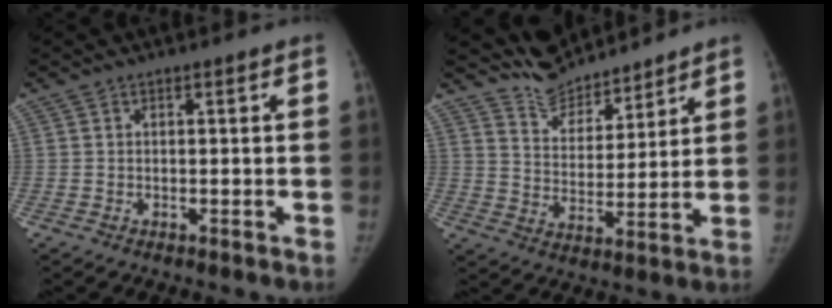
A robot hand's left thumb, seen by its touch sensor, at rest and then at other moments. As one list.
[{"total": 10.1, "force": [9.5, 3.2, 0.7], "torque": [0.018, -0.065, 0.182]}]